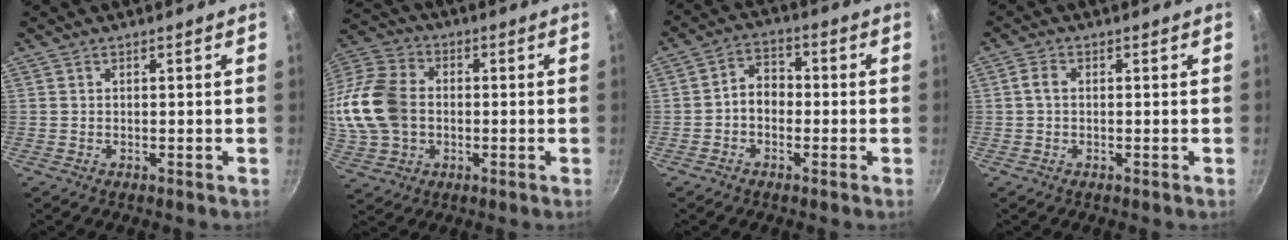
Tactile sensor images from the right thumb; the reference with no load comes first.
{"total": 18.6, "force": [-0.5, 14.1, 12.2], "torque": [-0.264, 0.027, -0.013]}
{"total": 5.3, "force": [-1.1, 4.1, 3.3], "torque": [-0.031, 0.023, -0.030]}
{"total": 2.0, "force": [0.0, 1.4, 1.4], "torque": [-0.028, 0.008, -0.002]}